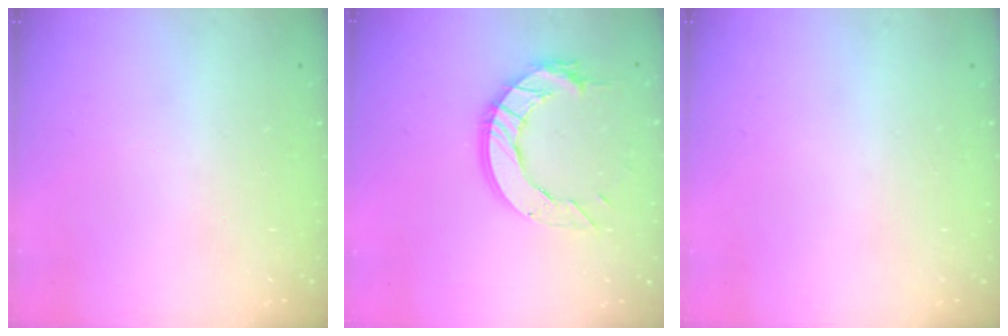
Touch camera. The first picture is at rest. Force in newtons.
{"total": 13.0, "press": 12.9, "slide": 1.2}
{"total": 0.0}